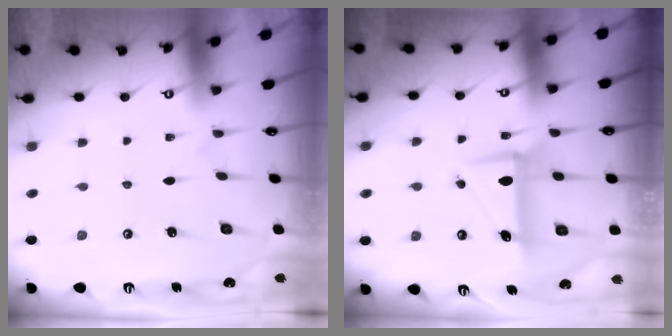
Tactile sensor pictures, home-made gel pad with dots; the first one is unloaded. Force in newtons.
{"total": 7.8, "press": 7.7, "slide": 1.2}